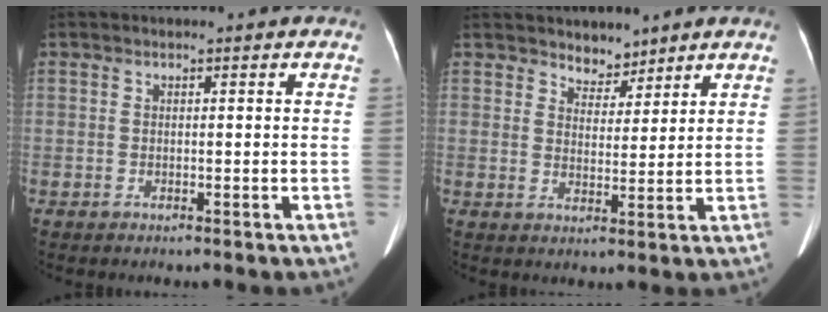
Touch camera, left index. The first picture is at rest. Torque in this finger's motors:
{"motor_torque": [0.36, -0.31, 0.11, 0.00]}